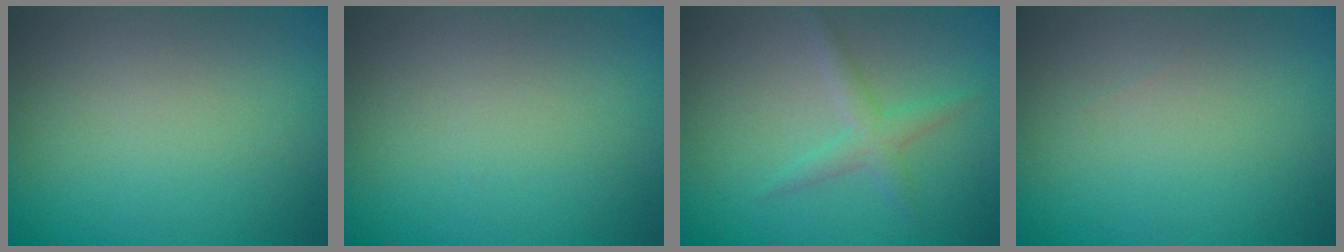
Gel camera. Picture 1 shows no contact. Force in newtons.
{"total": 0.0}
{"total": 2.0, "press": 2.0, "slide": 0.2}
{"total": 0.0}